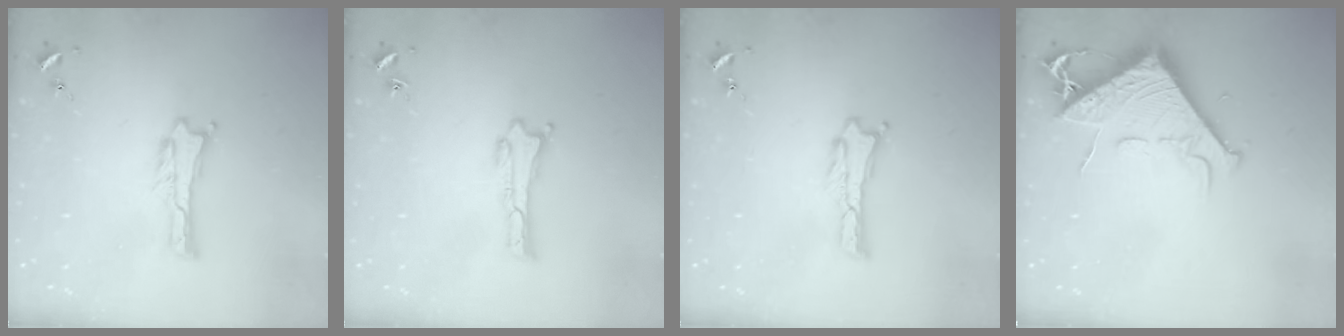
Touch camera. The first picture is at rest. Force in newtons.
{"total": 0.0}
{"total": 0.0}
{"total": 9.2, "press": 9.1, "slide": 1.2}